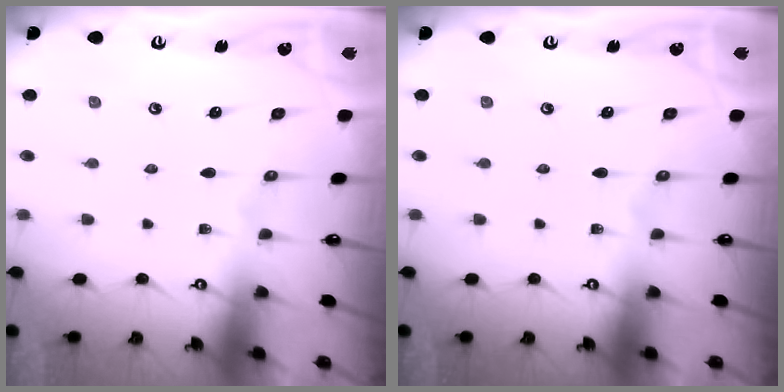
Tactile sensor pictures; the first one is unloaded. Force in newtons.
{"total": 0.0}